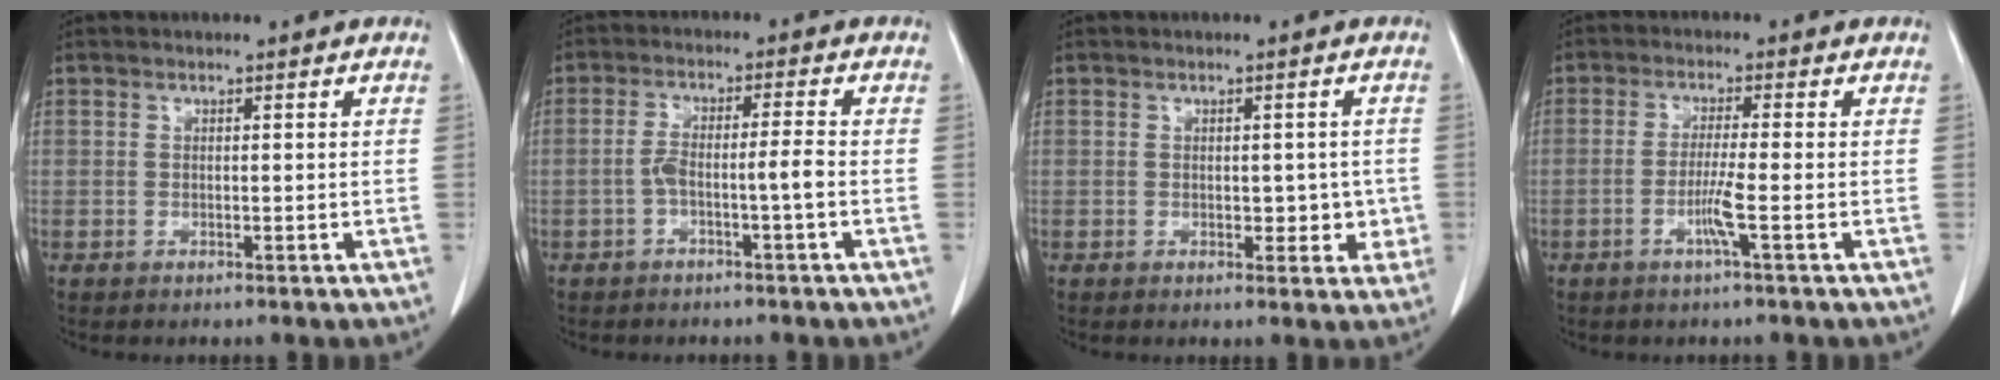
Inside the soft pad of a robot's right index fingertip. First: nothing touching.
{"total": 4.1, "force": [-1.5, -0.1, 3.8], "torque": [-0.075, 0.015, -0.023]}
{"total": 3.7, "force": [-0.2, 2.4, 2.8], "torque": [-0.023, 0.005, 0.003]}
{"total": 3.9, "force": [-1.4, -0.7, 3.6], "torque": [-0.072, -0.007, -0.031]}